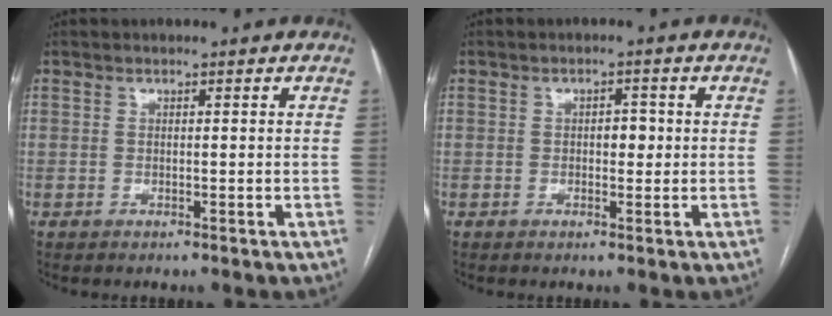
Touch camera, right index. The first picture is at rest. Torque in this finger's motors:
{"motor_torque": [0.43, 0.02, 0.03, 0.02]}